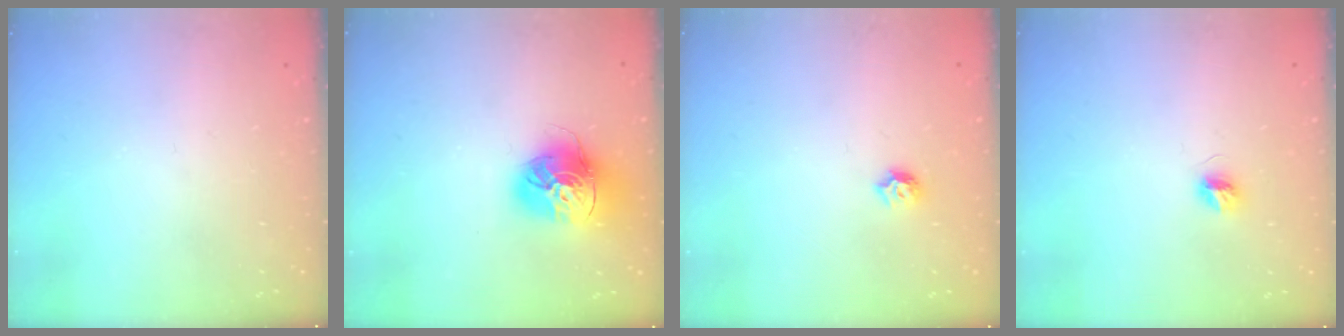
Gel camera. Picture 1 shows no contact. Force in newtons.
{"total": 18.0, "press": 17.9, "slide": 1.7}
{"total": 4.7, "press": 4.7, "slide": 0.7}
{"total": 5.0, "press": 5.0, "slide": 0.6}